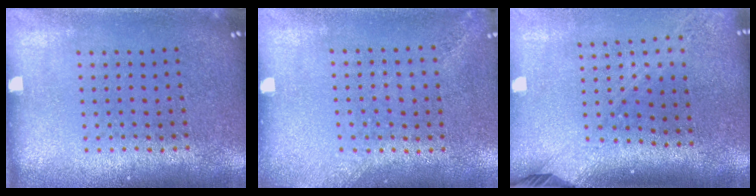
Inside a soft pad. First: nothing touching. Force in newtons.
{"total": 1.4, "press": 1.0, "slide": 1.0}
{"total": 2.2, "press": 1.6, "slide": 1.5}